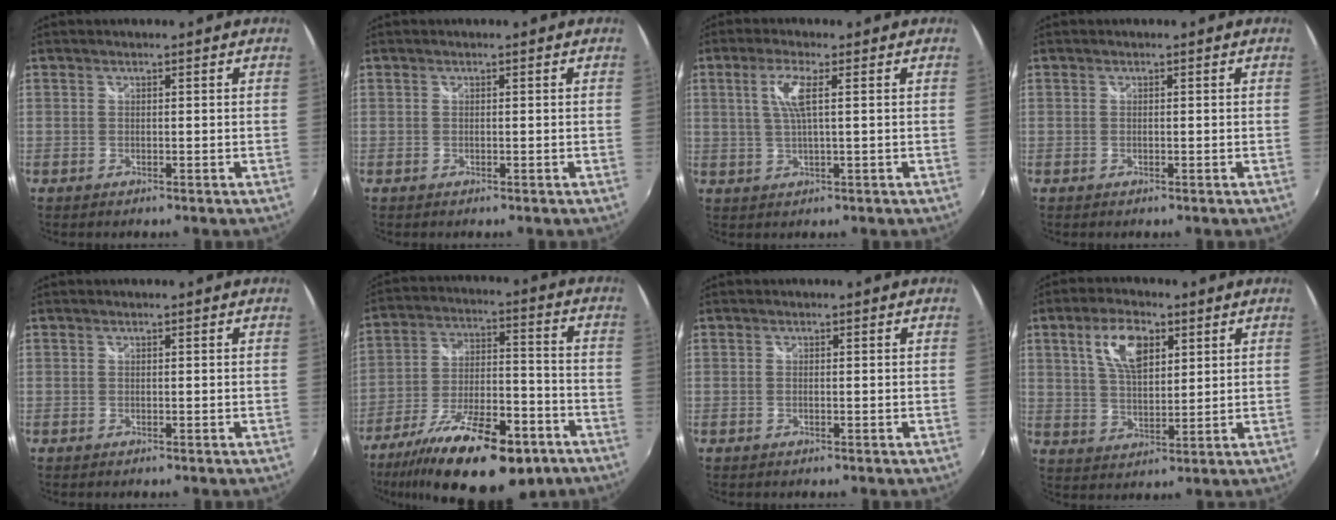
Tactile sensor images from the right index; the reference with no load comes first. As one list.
[{"total": 0.0}, {"total": 4.9, "force": [1.3, 0.2, 4.7], "torque": [-0.097, -0.001, 0.027]}, {"total": 0.0}, {"total": 0.0}, {"total": 24.8, "force": [-16.1, 9.4, 16.3], "torque": [-0.291, -0.023, -0.243]}, {"total": 0.0}, {"total": 9.2, "force": [4.0, 4.4, 7.1], "torque": [-0.135, 0.014, 0.075]}]